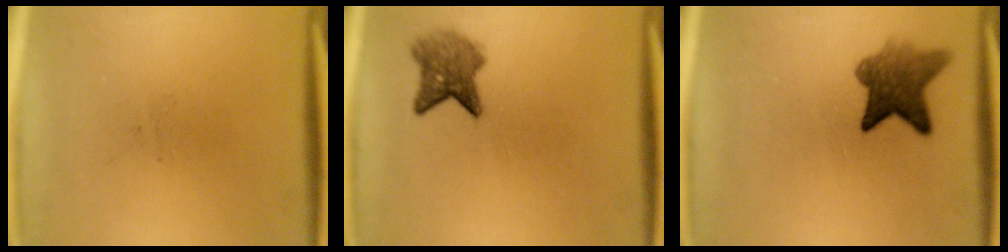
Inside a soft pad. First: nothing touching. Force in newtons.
{"total": 4.5}
{"total": 6.8}